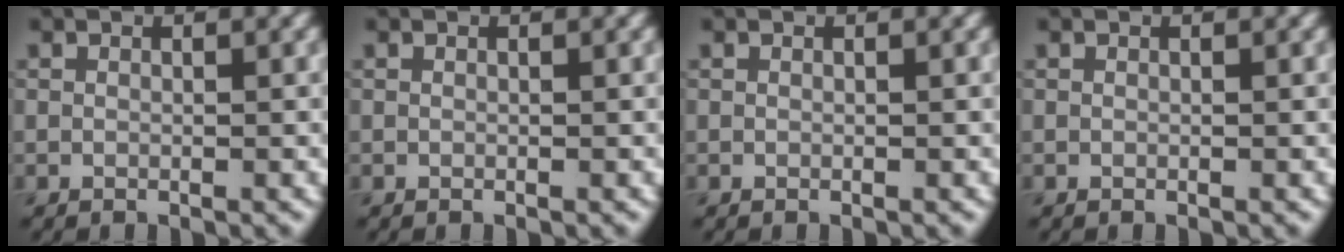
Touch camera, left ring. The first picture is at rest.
{"total": 0.0}
{"total": 0.0}
{"total": 0.0}